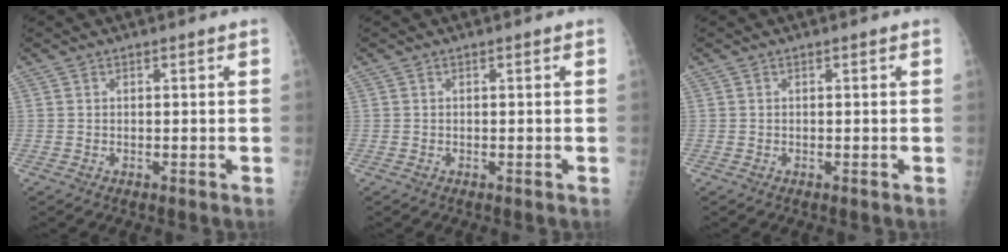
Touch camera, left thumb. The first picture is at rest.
{"total": 0.0}
{"total": 0.0}